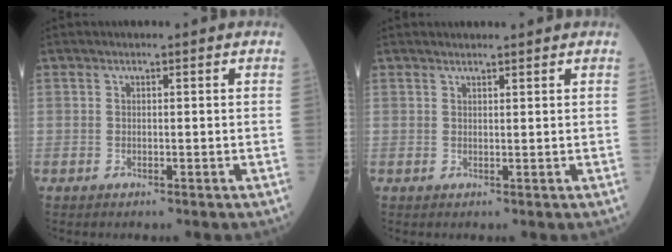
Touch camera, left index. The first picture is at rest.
{"total": 2.3, "force": [2.2, 0.1, 0.5], "torque": [-0.009, 0.010, 0.032]}